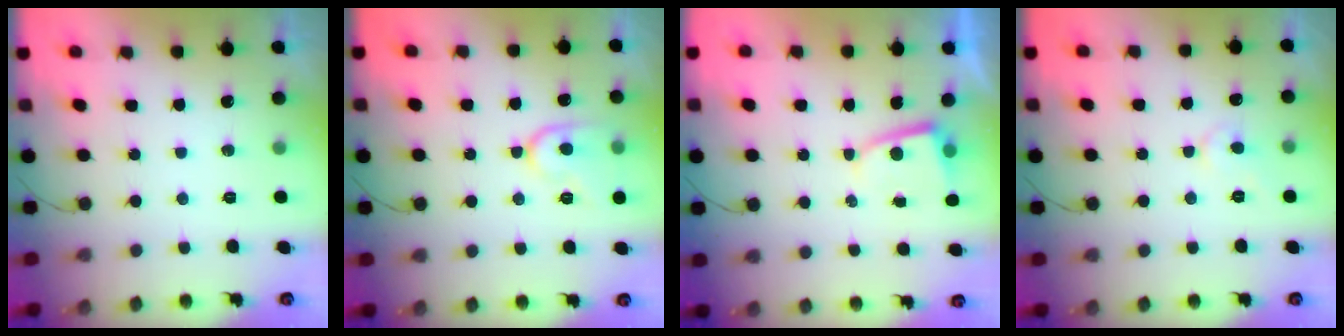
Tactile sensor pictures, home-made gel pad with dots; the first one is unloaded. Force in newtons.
{"total": 11.7, "press": 11.7, "slide": 1.0}
{"total": 2.6, "press": 2.6, "slide": 0.3}
{"total": 4.8, "press": 4.8, "slide": 0.2}